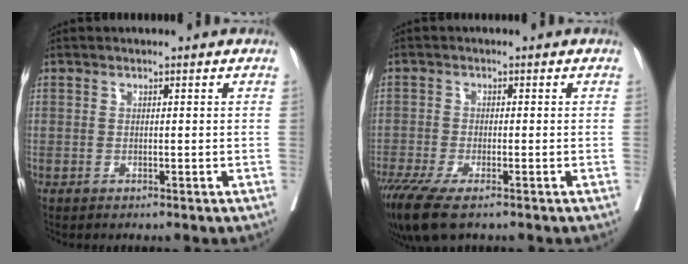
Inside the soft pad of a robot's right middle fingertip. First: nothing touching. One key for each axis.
{"total": 7.7, "fx": -5.4, "fy": 1.7, "fz": 5.1, "tx": -0.092, "ty": -0.021, "tz": -0.092}